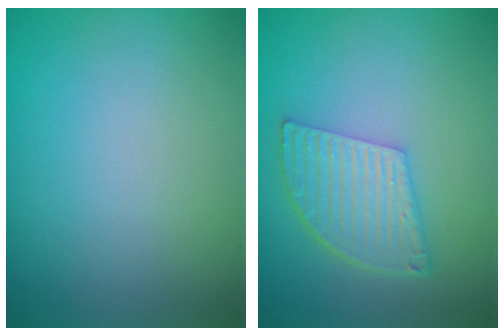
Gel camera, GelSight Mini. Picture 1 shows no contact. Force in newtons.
{"total": 5.1, "press": 3.7, "slide": 3.6}